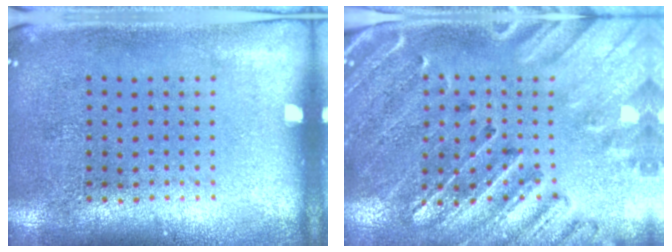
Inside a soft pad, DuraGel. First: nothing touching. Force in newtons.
{"total": 2.7, "press": 2.6, "slide": 0.8}